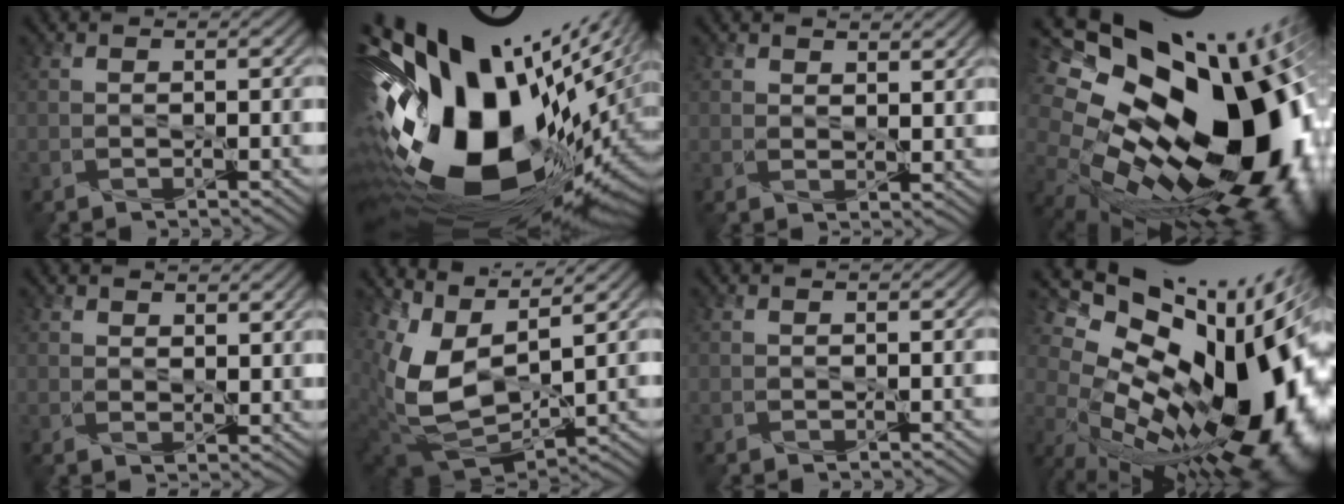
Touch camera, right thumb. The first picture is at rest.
{"total": 22.3, "force": [1.4, 11.0, 19.4], "torque": [-0.350, -0.044, 0.030]}
{"total": 2.7, "force": [2.1, 1.2, 1.2], "torque": [-0.025, -0.001, 0.042]}
{"total": 21.3, "force": [2.7, 13.4, 16.3], "torque": [-0.301, -0.006, 0.058]}
{"total": 3.0, "force": [2.3, 1.4, 1.4], "torque": [-0.030, -0.002, 0.046]}
{"total": 10.4, "force": [3.8, 5.6, 7.9], "torque": [-0.188, -0.002, 0.082]}
{"total": 0.0}
{"total": 20.9, "force": [0.9, 12.0, 17.1], "torque": [-0.260, -0.011, 0.025]}